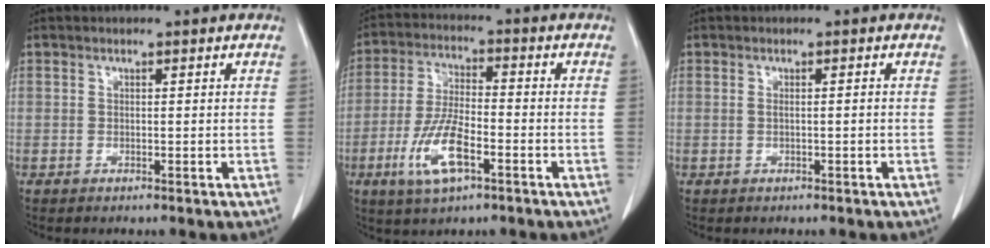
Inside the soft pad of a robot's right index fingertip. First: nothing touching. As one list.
[{"total": 9.7, "force": [-4.2, 2.7, 8.3], "torque": [-0.177, -0.008, -0.076]}, {"total": 1.0, "force": [-0.1, 0.1, 1.0], "torque": [-0.017, 0.001, 0.002]}]